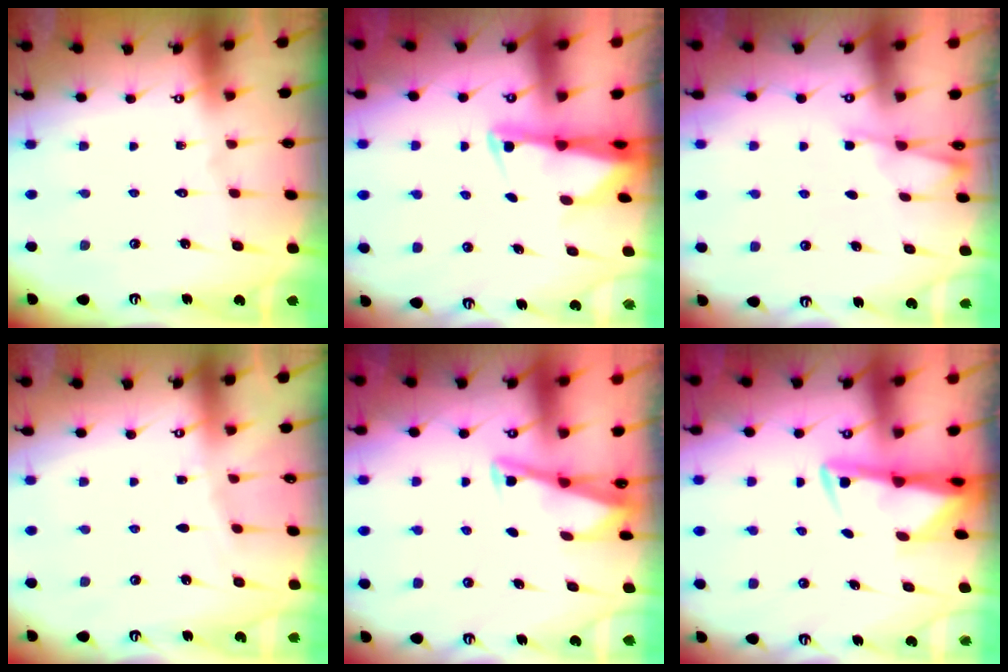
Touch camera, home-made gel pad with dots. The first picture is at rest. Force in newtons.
{"total": 2.7, "press": 2.6, "slide": 0.5}
{"total": 2.4, "press": 2.3, "slide": 0.5}
{"total": 1.8, "press": 1.8, "slide": 0.3}
{"total": 2.9, "press": 2.8, "slide": 0.3}
{"total": 2.7, "press": 2.6, "slide": 0.5}